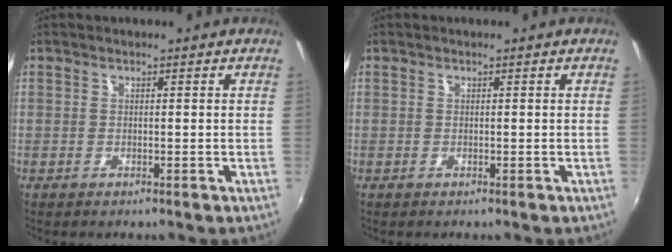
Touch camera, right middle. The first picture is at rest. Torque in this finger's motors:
{"motor_torque": [-0.92, -0.62, -0.01, 0.00]}